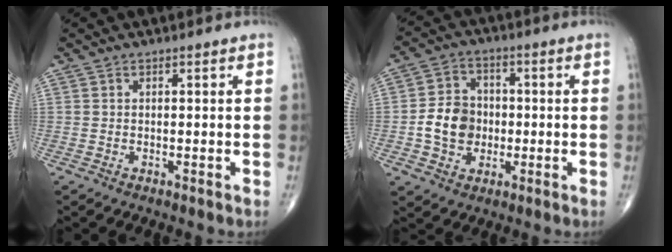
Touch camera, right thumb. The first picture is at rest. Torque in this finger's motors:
{"motor_torque": [1.16, 1.42, 0.45, -0.60, 0.02]}